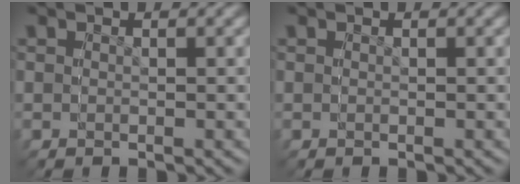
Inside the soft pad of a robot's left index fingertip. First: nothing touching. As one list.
[{"total": 0.0}]